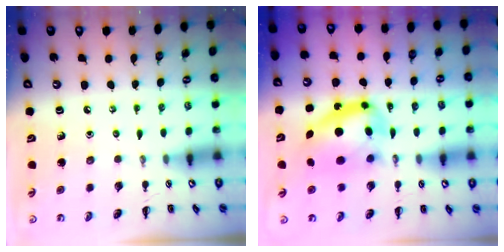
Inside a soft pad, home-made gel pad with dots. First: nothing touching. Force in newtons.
{"total": 12.4, "press": 12.0, "slide": 3.0}